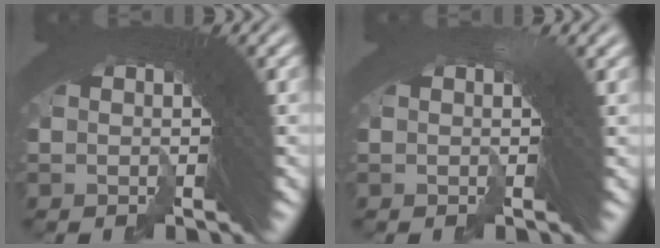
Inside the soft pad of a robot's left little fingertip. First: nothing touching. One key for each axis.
{"total": 1.0, "fx": -0.4, "fy": -0.9, "fz": -0.3, "tx": -0.005, "ty": 0.003, "tz": -0.006}